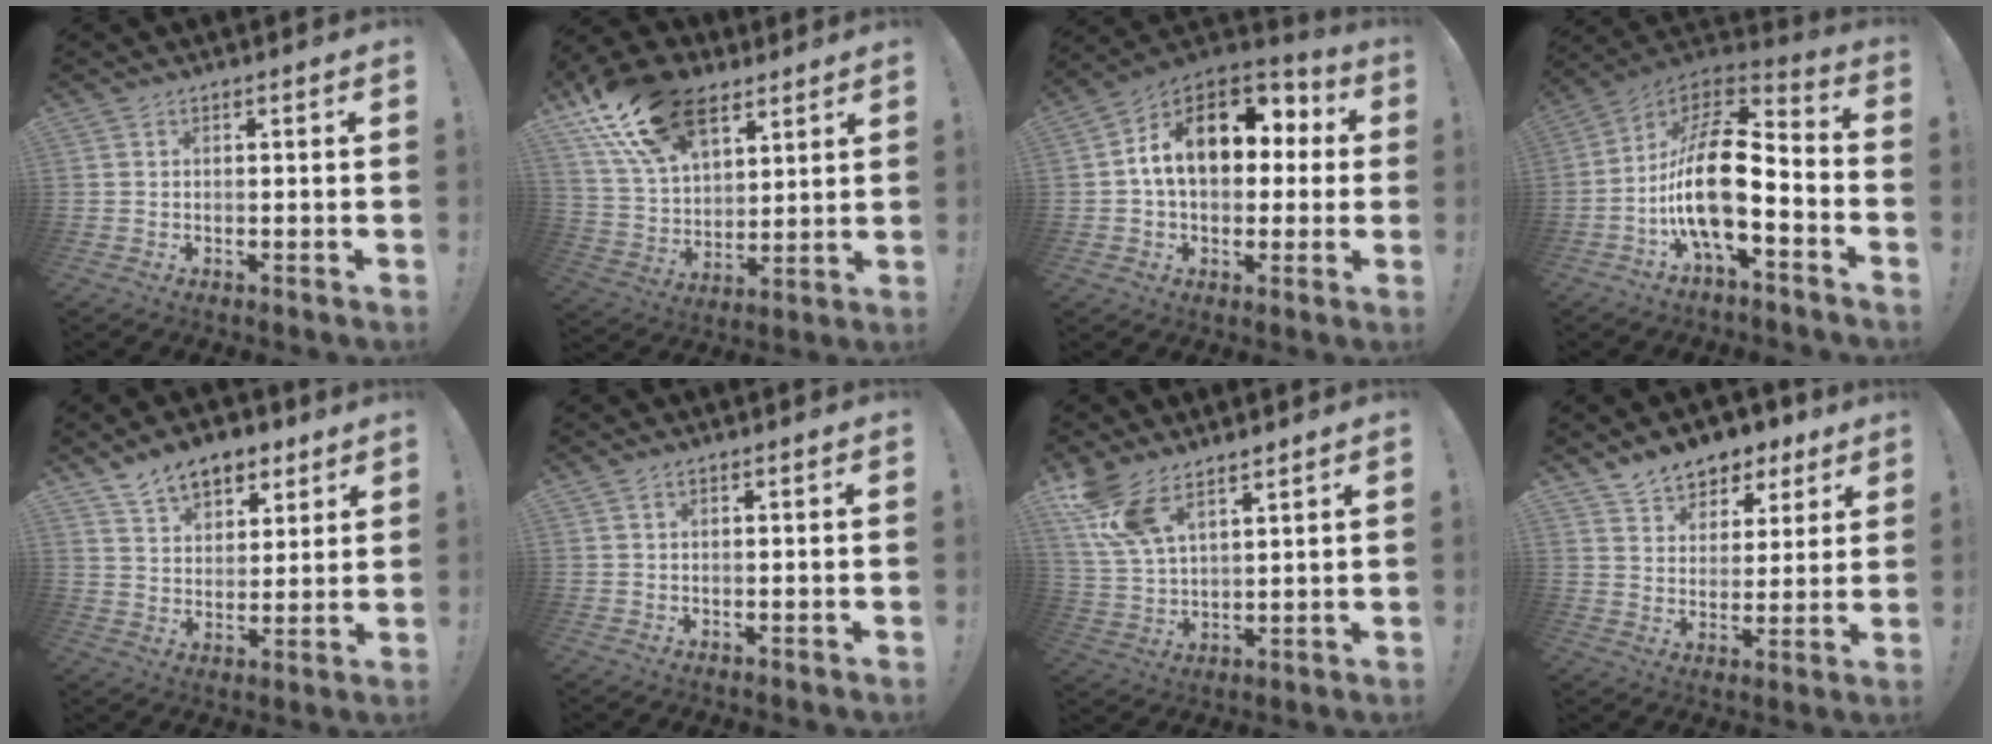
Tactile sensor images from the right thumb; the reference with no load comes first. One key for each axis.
{"total": 21.1, "fx": 12.2, "fy": 12.6, "fz": 11.8, "tx": -0.214, "ty": -0.057, "tz": 0.227}
{"total": 17.4, "fx": 3.8, "fy": 11.7, "fz": 12.3, "tx": -0.185, "ty": 0.003, "tz": 0.070}
{"total": 19.3, "fx": -4.3, "fy": 7.6, "fz": 17.2, "tx": -0.347, "ty": 0.024, "tz": -0.072}
{"total": 11.1, "fx": 7.7, "fy": 6.5, "fz": 4.6, "tx": -0.071, "ty": -0.041, "tz": 0.147}
{"total": 1.1, "fx": 0.6, "fy": 0.6, "fz": 0.8, "tx": -0.012, "ty": -0.001, "tz": 0.009}
{"total": 11.5, "fx": 8.4, "fy": 5.1, "fz": 6.1, "tx": -0.132, "ty": -0.033, "tz": 0.165}
{"total": 9.6, "fx": 7.6, "fy": 5.6, "fz": 2.1, "tx": -0.034, "ty": -0.054, "tz": 0.146}